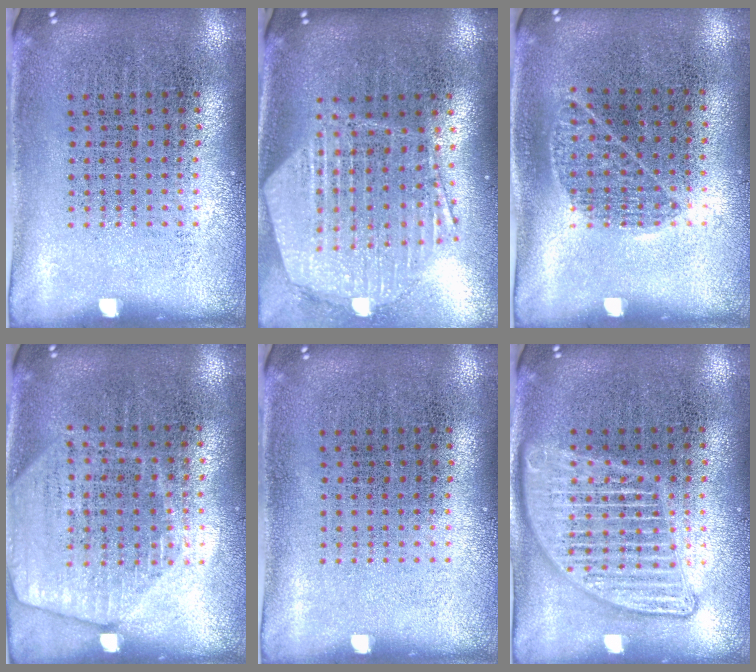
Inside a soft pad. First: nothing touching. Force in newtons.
{"total": 1.8, "press": 1.7, "slide": 0.7}
{"total": 0.9, "press": 0.5, "slide": 0.7}
{"total": 1.7, "press": 1.6, "slide": 0.7}
{"total": 0.0}
{"total": 3.0, "press": 2.9, "slide": 0.3}